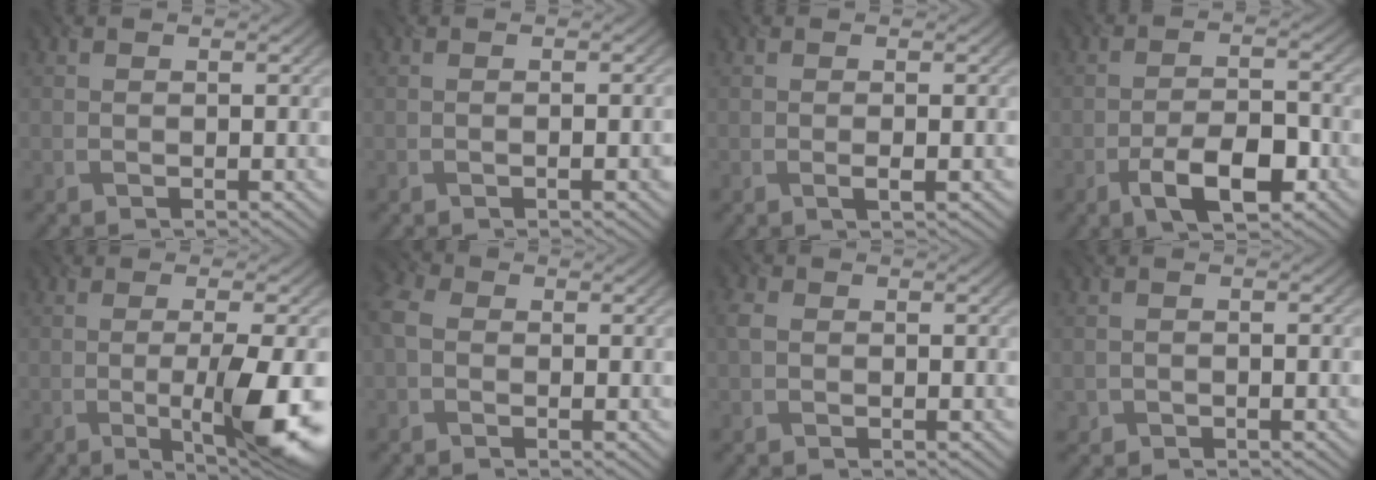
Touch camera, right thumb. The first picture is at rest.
{"total": 1.4, "force": [-0.4, 0.2, 1.3], "torque": [-0.020, 0.003, -0.006]}
{"total": 1.2, "force": [-0.2, 0.1, 1.2], "torque": [-0.023, -0.003, -0.004]}
{"total": 7.2, "force": [-3.6, 2.9, 5.6], "torque": [-0.096, 0.003, -0.066]}
{"total": 9.6, "force": [-2.5, 1.8, 9.1], "torque": [-0.143, -0.003, -0.040]}
{"total": 4.2, "force": [-0.3, 3.1, 2.7], "torque": [-0.085, 0.006, -0.016]}
{"total": 1.8, "force": [0.1, 1.4, 1.1], "torque": [-0.029, 0.005, -0.002]}
{"total": 0.9, "force": [-0.6, 0.7, 0.3], "torque": [-0.006, -0.003, -0.011]}